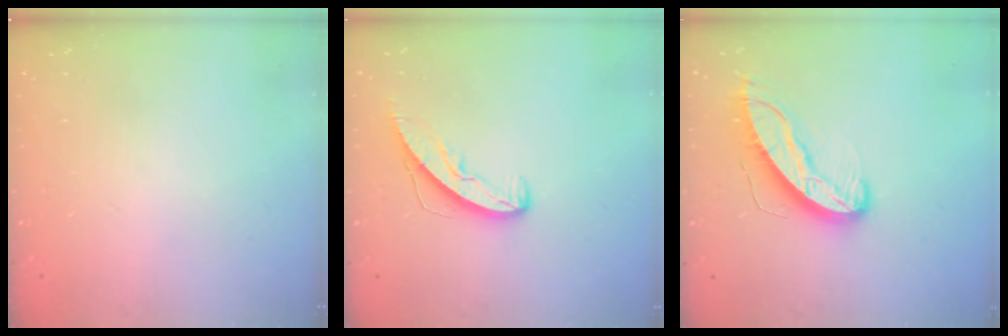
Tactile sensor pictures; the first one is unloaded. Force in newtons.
{"total": 7.2, "press": 7.2, "slide": 0.4}
{"total": 11.6, "press": 11.6, "slide": 1.1}